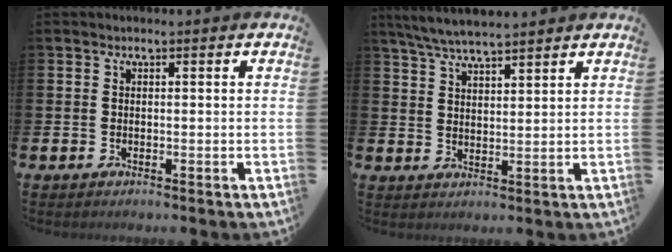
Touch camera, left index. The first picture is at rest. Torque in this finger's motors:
{"motor_torque": [0.28, -0.50, 0.68, 0.10]}